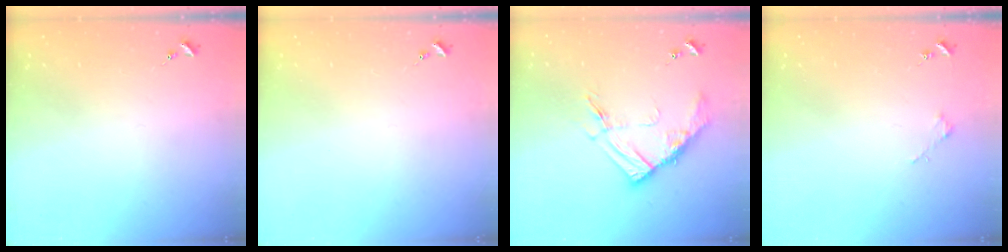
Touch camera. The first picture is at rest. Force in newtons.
{"total": 0.0}
{"total": 12.4, "press": 12.4, "slide": 0.9}
{"total": 1.8, "press": 1.8, "slide": 0.2}